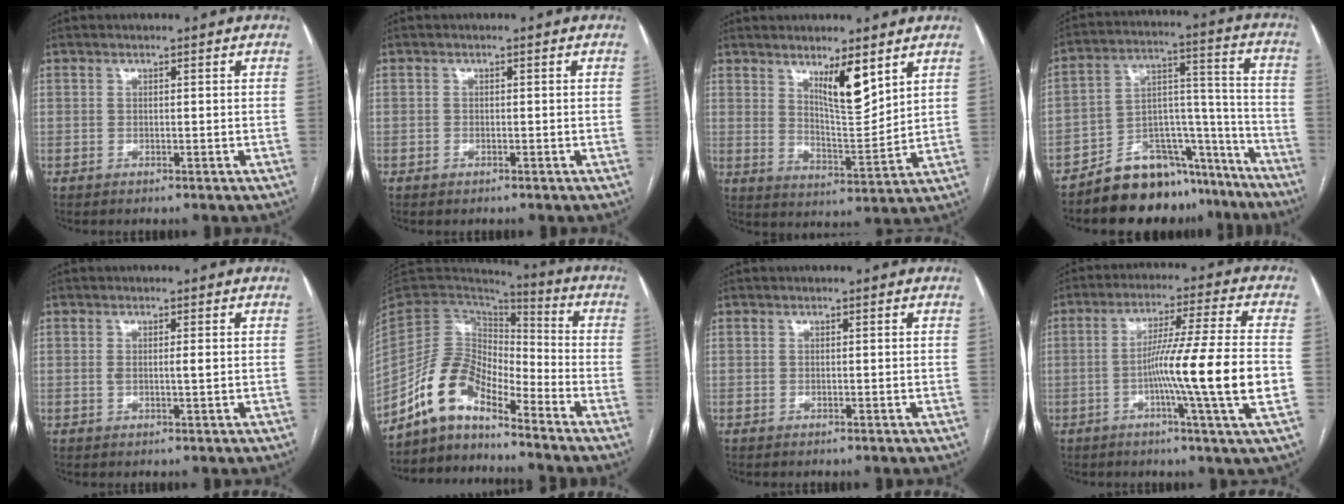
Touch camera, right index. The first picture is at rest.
{"total": 0.6, "force": [-0.4, 0.4, 0.1], "torque": [-0.005, 0.002, -0.006]}
{"total": 7.9, "force": [4.8, 1.5, 6.0], "torque": [-0.106, -0.016, 0.087]}
{"total": 16.2, "force": [-13.4, 7.0, 5.8], "torque": [-0.061, 0.069, -0.210]}
{"total": 1.7, "force": [0.1, 0.2, 1.7], "torque": [-0.033, 0.000, 0.002]}
{"total": 10.3, "force": [-8.0, 3.6, 5.4], "torque": [-0.114, 0.037, -0.151]}
{"total": 0.0}
{"total": 14.3, "force": [-2.8, -2.0, 13.9], "torque": [-0.232, -0.007, -0.055]}